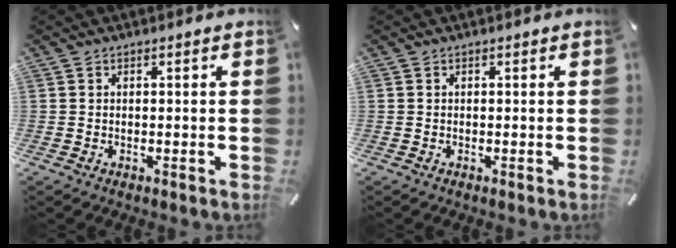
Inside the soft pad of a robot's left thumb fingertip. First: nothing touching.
{"total": 0.0}